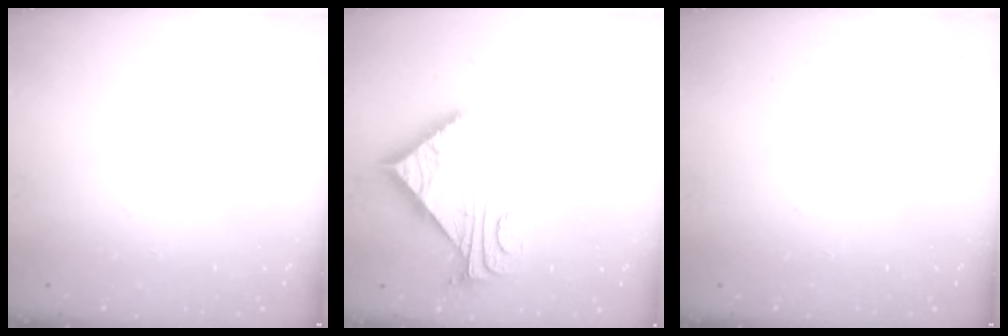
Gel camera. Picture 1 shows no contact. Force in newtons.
{"total": 6.1, "press": 6.1, "slide": 0.7}
{"total": 0.0}